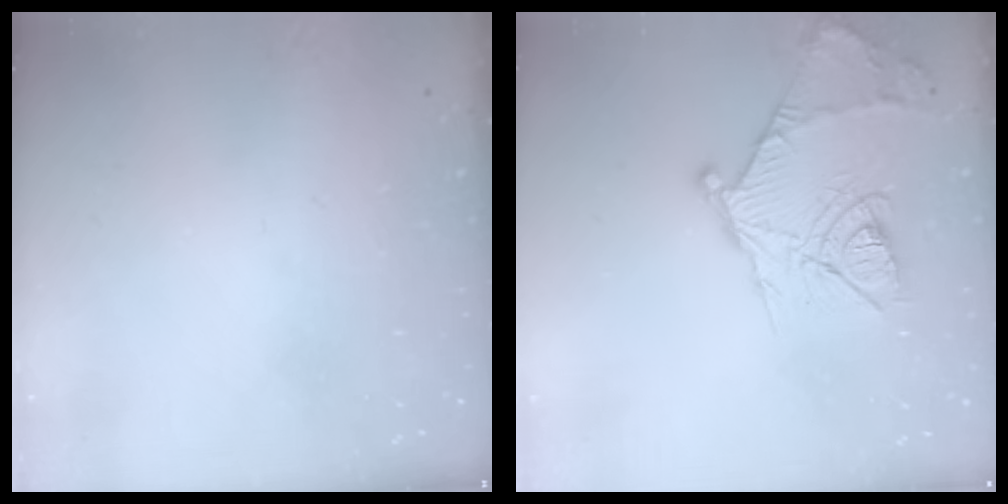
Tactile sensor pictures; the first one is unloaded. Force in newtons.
{"total": 17.6, "press": 17.6, "slide": 1.2}